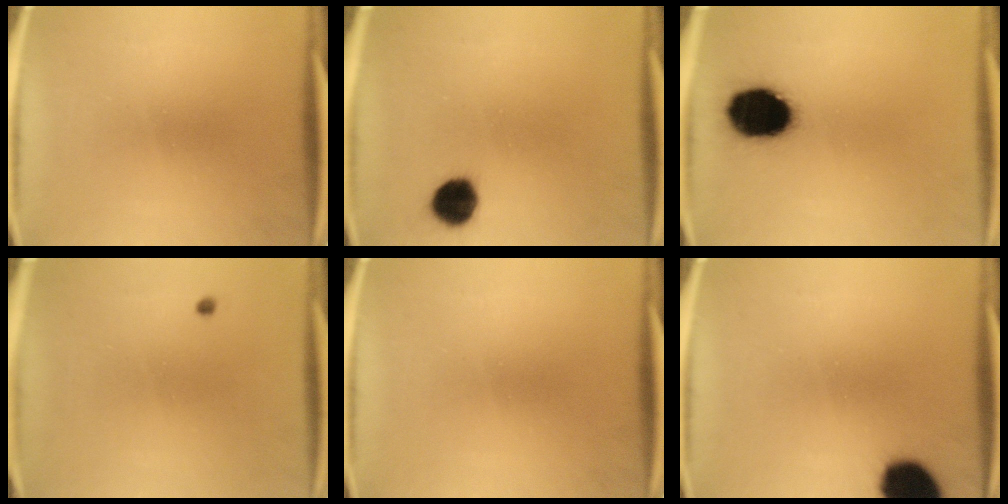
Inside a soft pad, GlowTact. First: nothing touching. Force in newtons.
{"total": 6.9}
{"total": 15.9}
{"total": 0.5}
{"total": 0.0}
{"total": 13.1}